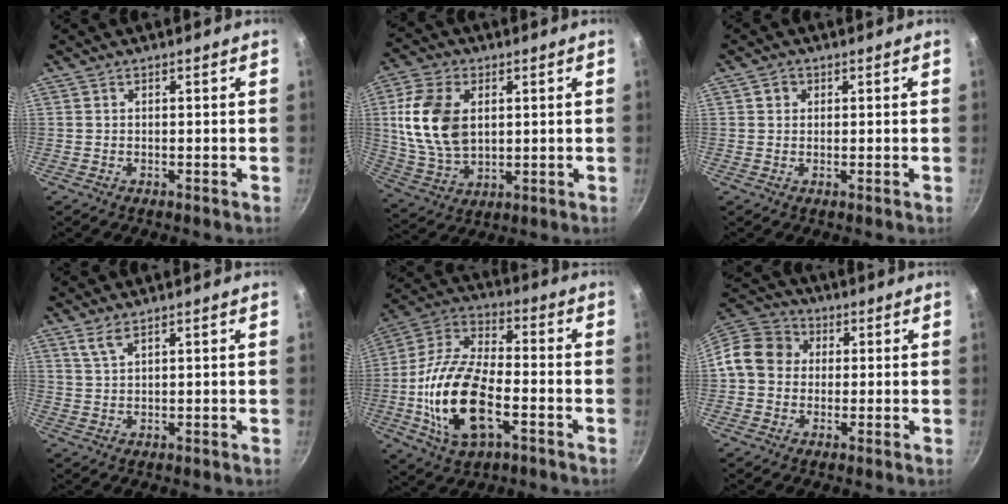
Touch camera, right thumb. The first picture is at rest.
{"total": 14.7, "force": [2.6, 9.7, 10.7], "torque": [-0.194, -0.008, 0.058]}
{"total": 1.9, "force": [0.6, 1.6, 0.8], "torque": [-0.008, 0.003, 0.008]}
{"total": 2.9, "force": [2.0, 0.6, 2.0], "torque": [-0.042, -0.009, 0.045]}
{"total": 19.4, "force": [-4.9, 9.7, 16.0], "torque": [-0.304, 0.027, -0.102]}
{"total": 10.9, "force": [0.7, 9.5, 5.2], "torque": [-0.071, 0.027, -0.010]}